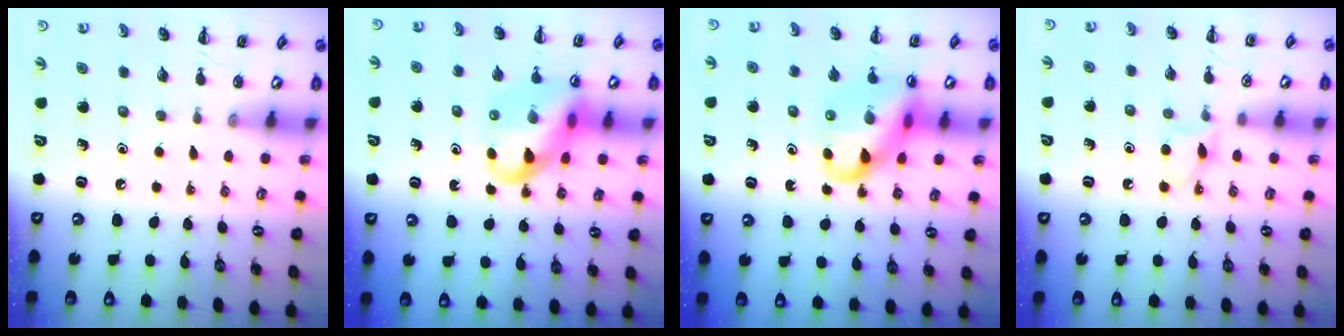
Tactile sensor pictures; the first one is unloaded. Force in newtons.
{"total": 14.4, "press": 14.2, "slide": 2.8}
{"total": 14.7, "press": 14.5, "slide": 2.3}
{"total": 3.6, "press": 3.4, "slide": 1.3}